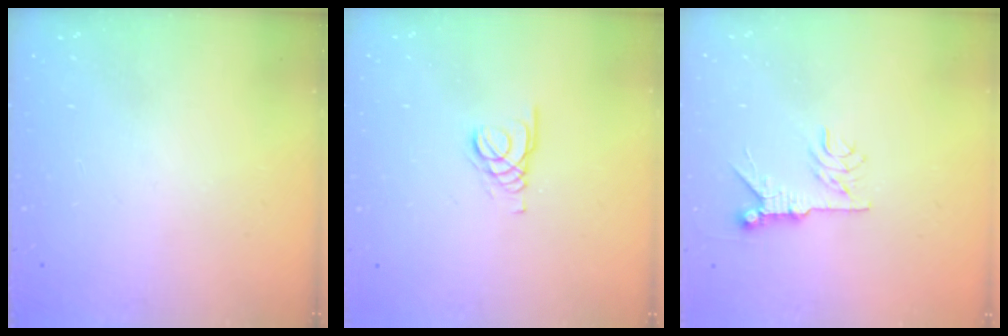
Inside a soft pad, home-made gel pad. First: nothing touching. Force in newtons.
{"total": 1.4, "press": 1.4, "slide": 0.2}
{"total": 7.3, "press": 7.3, "slide": 0.7}